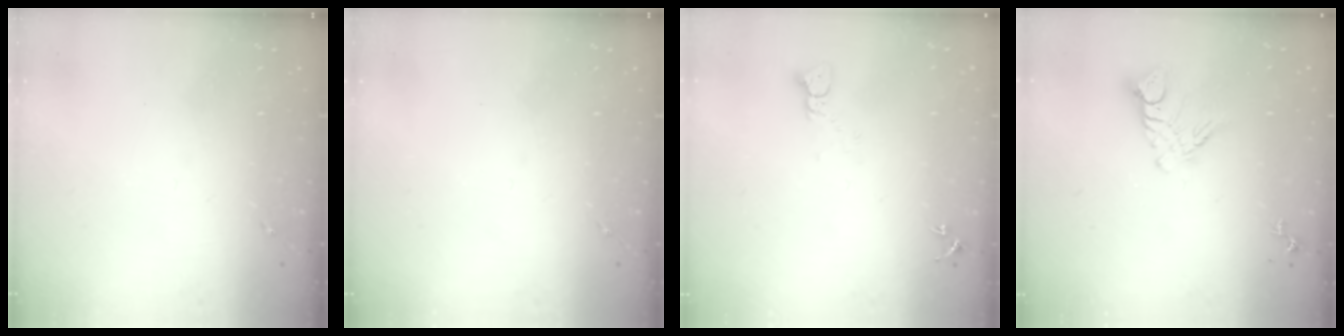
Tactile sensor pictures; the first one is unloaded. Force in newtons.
{"total": 0.0}
{"total": 2.4, "press": 2.4, "slide": 0.2}
{"total": 10.2, "press": 10.1, "slide": 0.8}